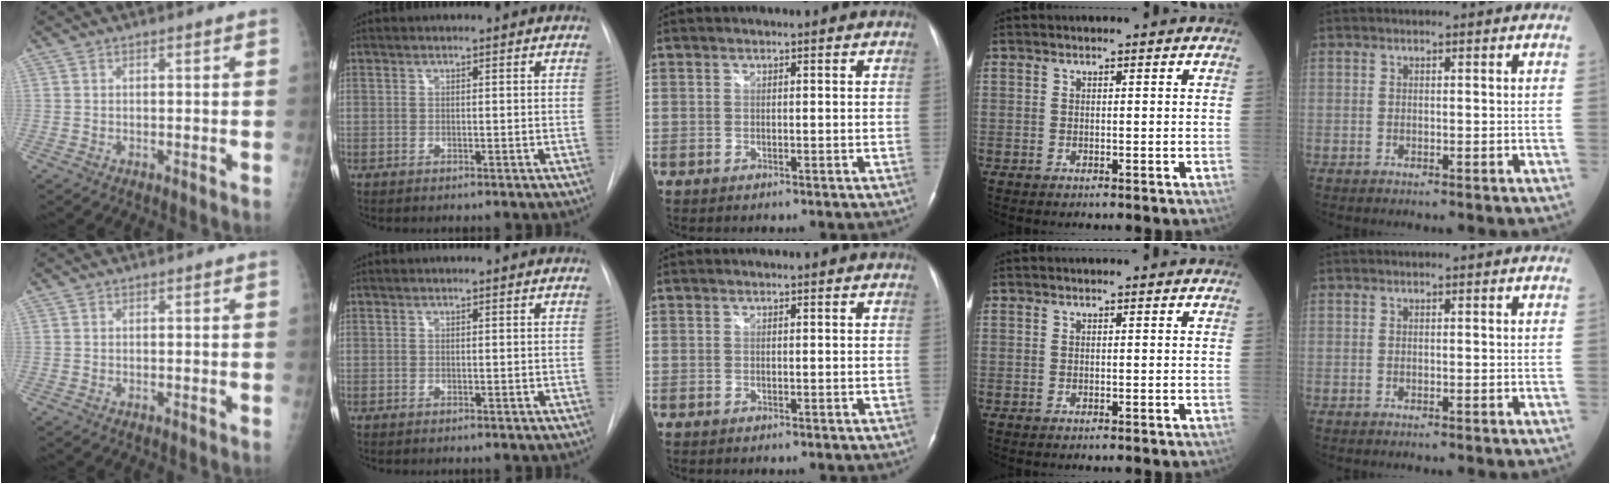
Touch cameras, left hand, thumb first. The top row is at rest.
{}